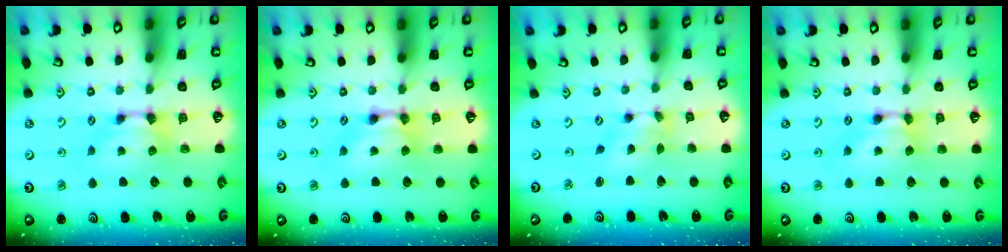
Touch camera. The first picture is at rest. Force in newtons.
{"total": 1.8, "press": 1.8, "slide": 0.1}
{"total": 2.0, "press": 1.2, "slide": 1.5}
{"total": 1.6, "press": 1.6, "slide": 0.2}